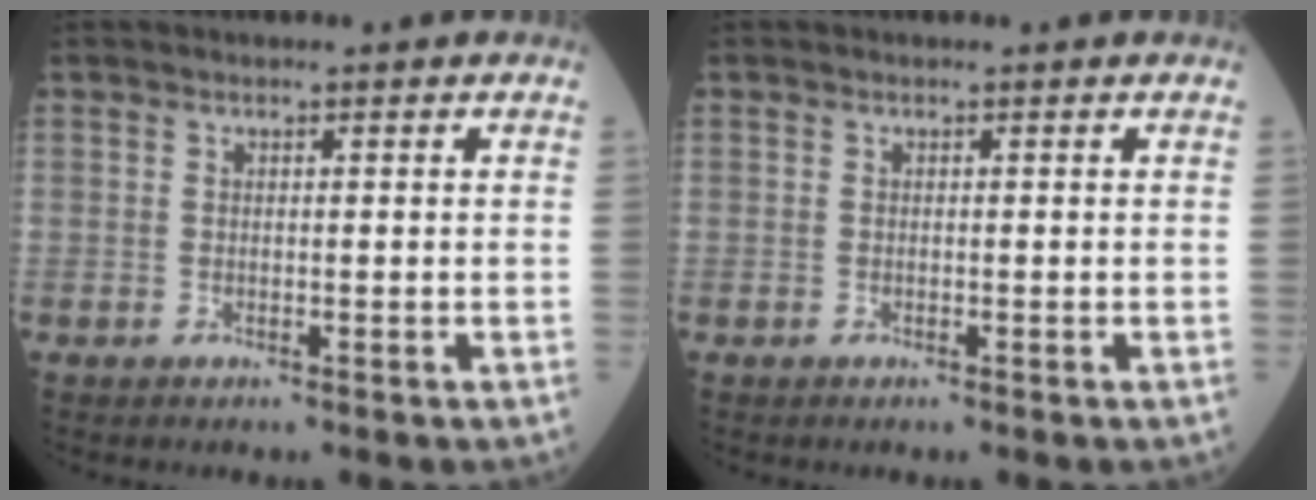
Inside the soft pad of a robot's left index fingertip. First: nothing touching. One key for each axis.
{"total": 0.0}